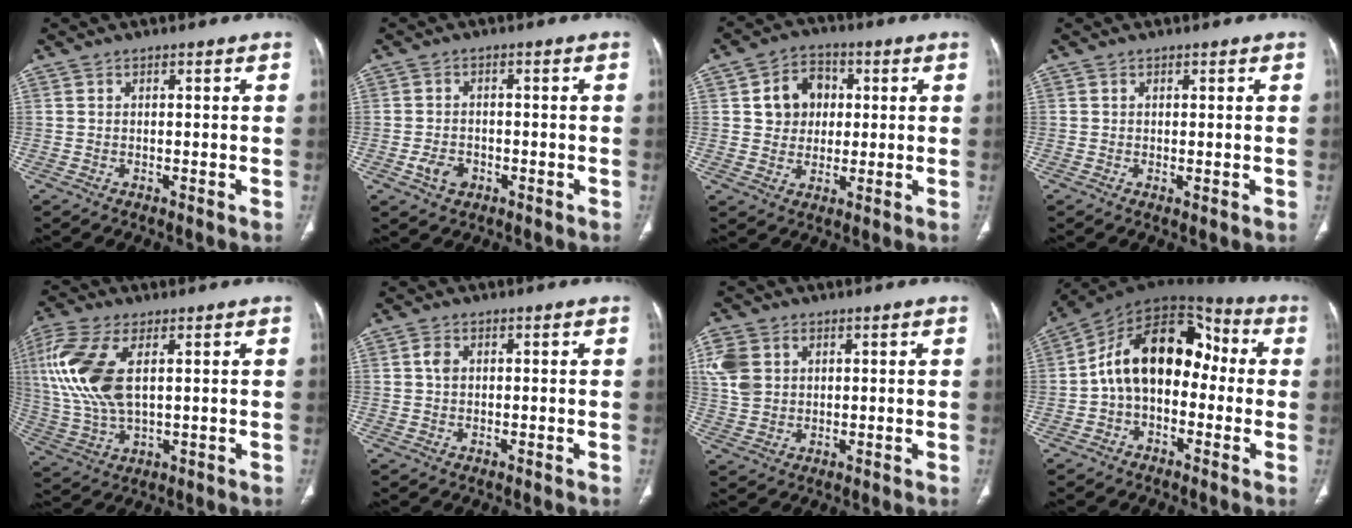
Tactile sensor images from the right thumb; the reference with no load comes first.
{"total": 3.8, "force": [-1.5, 2.7, 2.1], "torque": [-0.033, 0.009, -0.023]}
{"total": 8.6, "force": [1.7, 7.3, 4.3], "torque": [-0.033, 0.003, 0.024]}
{"total": 0.7, "force": [-0.1, 0.3, 0.7], "torque": [-0.018, -0.005, 0.001]}
{"total": 14.9, "force": [3.6, 7.2, 12.5], "torque": [-0.297, -0.004, 0.079]}
{"total": 1.9, "force": [0.5, 1.3, 1.3], "torque": [-0.023, 0.003, 0.008]}
{"total": 7.8, "force": [2.4, 5.9, 4.4], "torque": [-0.089, 0.000, 0.051]}
{"total": 16.7, "force": [-0.6, 10.8, 12.6], "torque": [-0.179, 0.056, -0.025]}